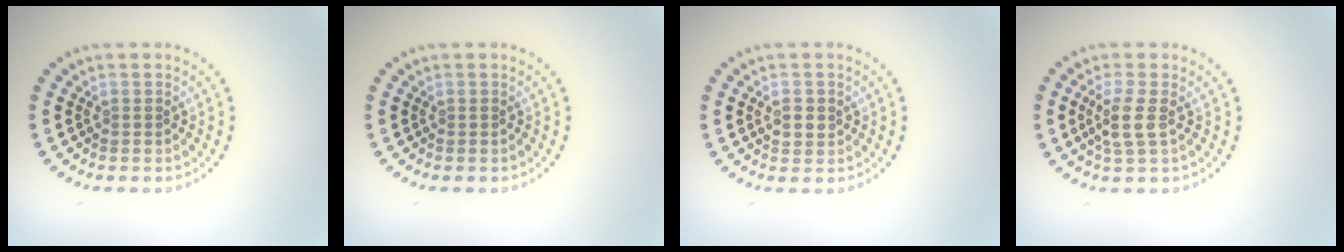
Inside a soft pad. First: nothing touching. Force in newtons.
{"total": 0.0}
{"total": 1.5, "press": 1.5, "slide": 0.4}
{"total": 2.4, "press": 2.1, "slide": 1.2}